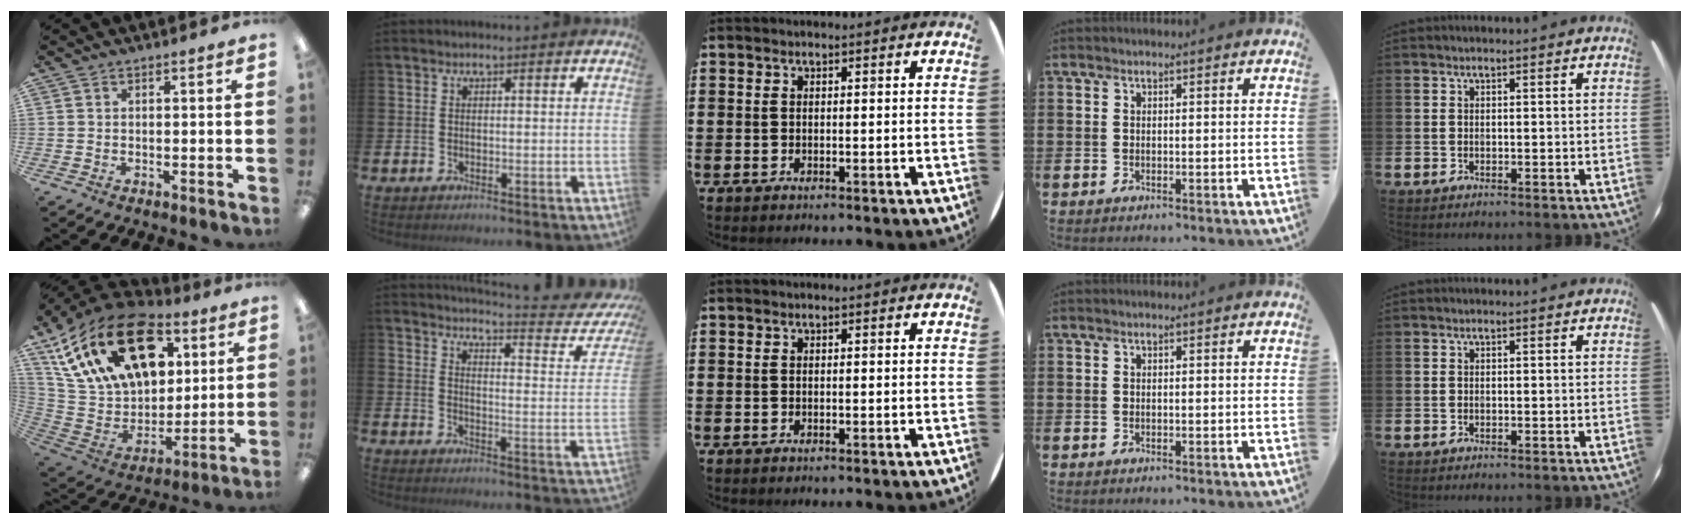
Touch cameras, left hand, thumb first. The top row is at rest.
{"thumb": {"total": 26.7, "force": [12.6, 16.3, 17.0], "torque": [-0.318, -0.049, 0.229]}, "index": {"total": 3.8, "force": [3.6, 0.1, 1.3], "torque": [-0.022, -0.045, 0.046]}}